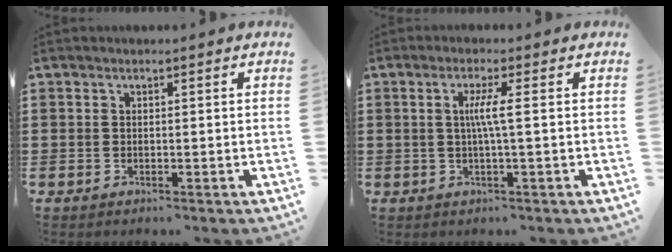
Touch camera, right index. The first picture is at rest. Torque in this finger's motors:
{"motor_torque": [0.97, -0.05, 0.44, 0.17]}